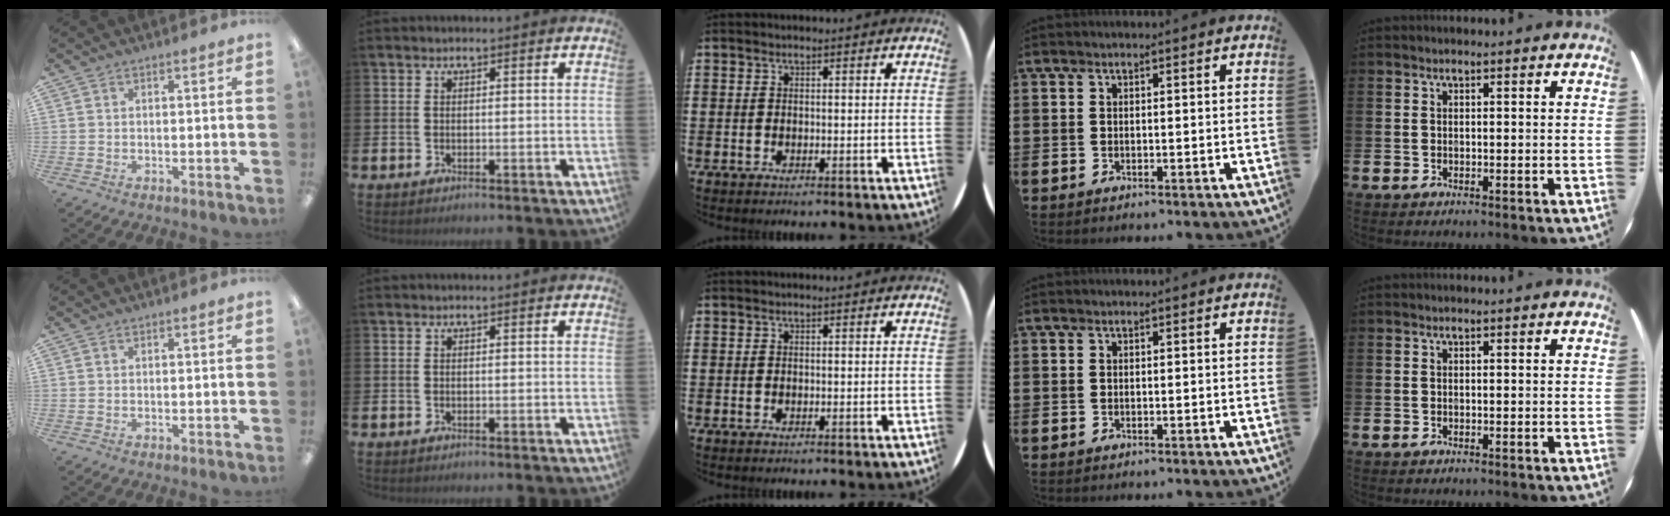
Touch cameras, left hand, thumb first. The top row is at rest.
{}